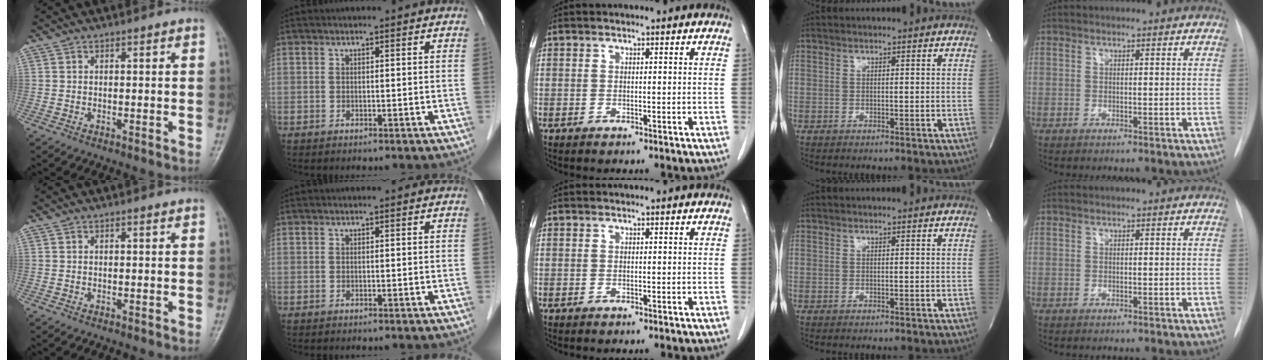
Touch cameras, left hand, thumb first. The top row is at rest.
{}